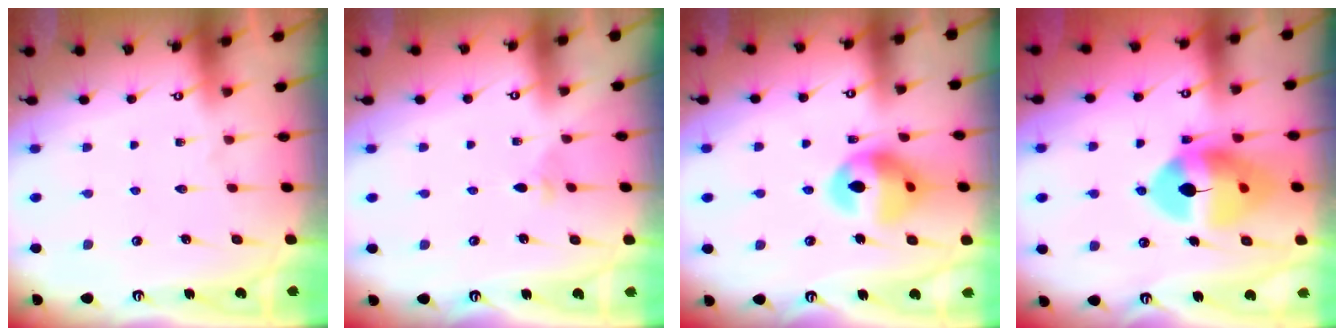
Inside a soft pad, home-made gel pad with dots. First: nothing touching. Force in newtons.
{"total": 2.0, "press": 2.0, "slide": 0.5}
{"total": 14.3, "press": 13.5, "slide": 4.8}
{"total": 14.4, "press": 14.3, "slide": 2.2}